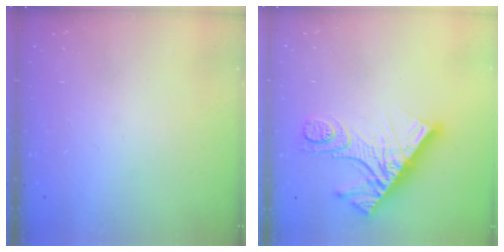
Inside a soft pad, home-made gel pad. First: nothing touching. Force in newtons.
{"total": 15.7, "press": 15.6, "slide": 1.6}